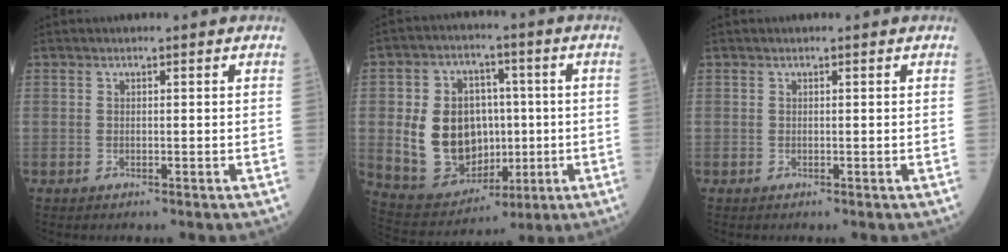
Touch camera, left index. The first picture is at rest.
{"total": 13.8, "force": [-0.1, 10.6, 8.7], "torque": [-0.185, 0.026, 0.023]}
{"total": 0.0}